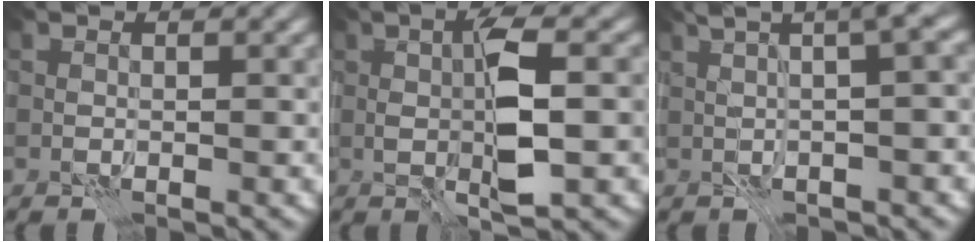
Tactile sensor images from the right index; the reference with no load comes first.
{"total": 5.4, "force": [0.3, 1.6, 5.1], "torque": [-0.101, 0.000, 0.006]}
{"total": 7.6, "force": [2.6, 2.3, 6.8], "torque": [-0.069, 0.029, 0.028]}